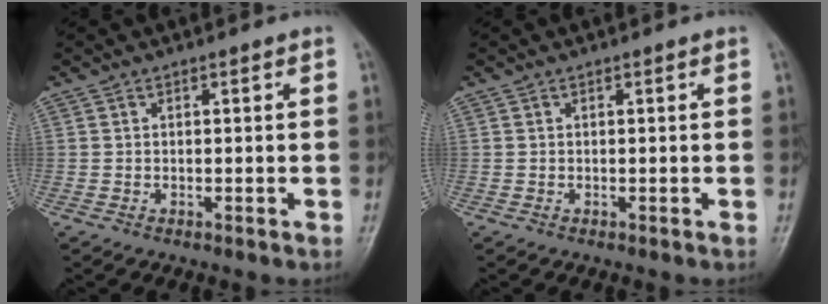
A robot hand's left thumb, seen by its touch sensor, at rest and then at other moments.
{"total": 0.0}